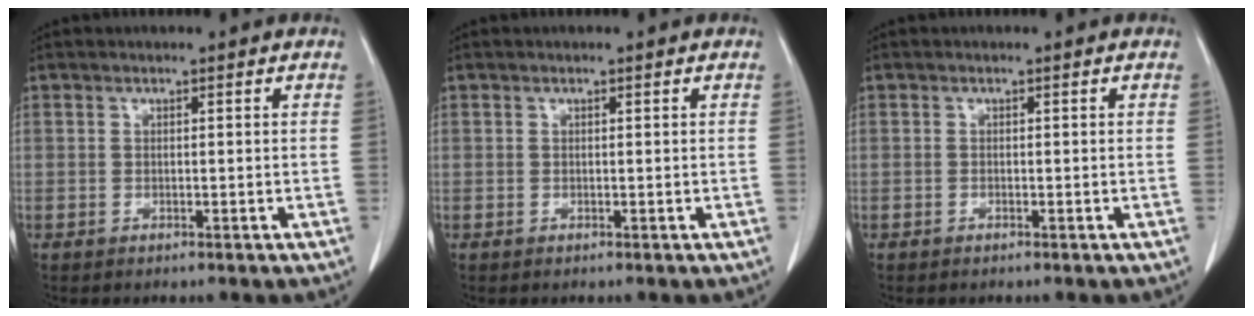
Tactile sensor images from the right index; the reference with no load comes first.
{"total": 0.0}
{"total": 0.0}